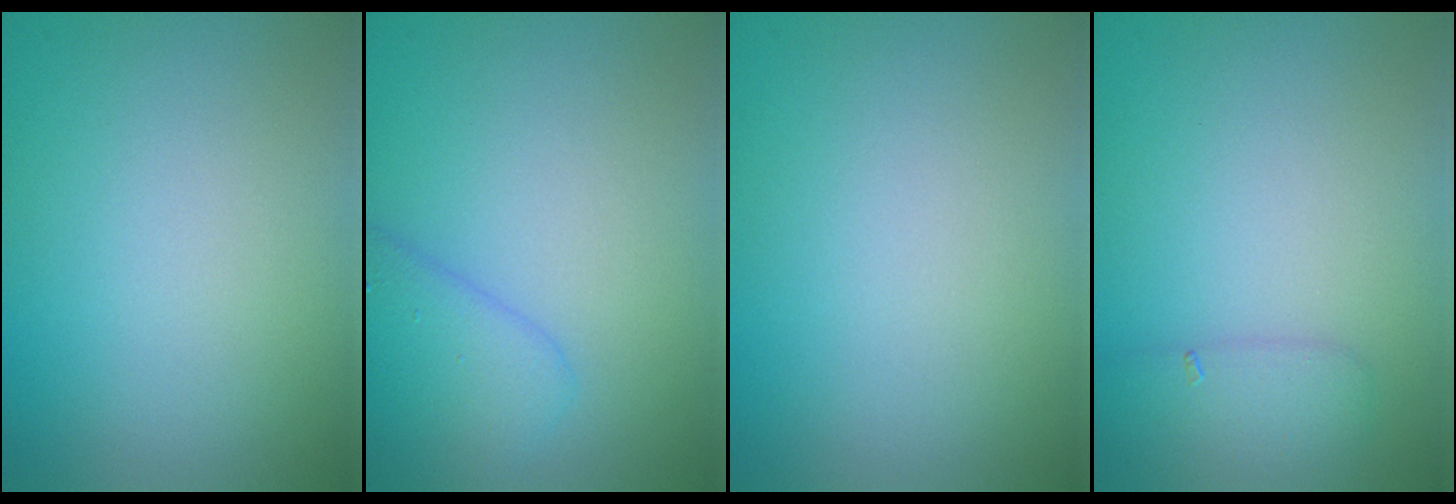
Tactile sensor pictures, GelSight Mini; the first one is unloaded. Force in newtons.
{"total": 3.3, "press": 3.3, "slide": 0.1}
{"total": 0.0}
{"total": 1.9, "press": 1.9, "slide": 0.1}